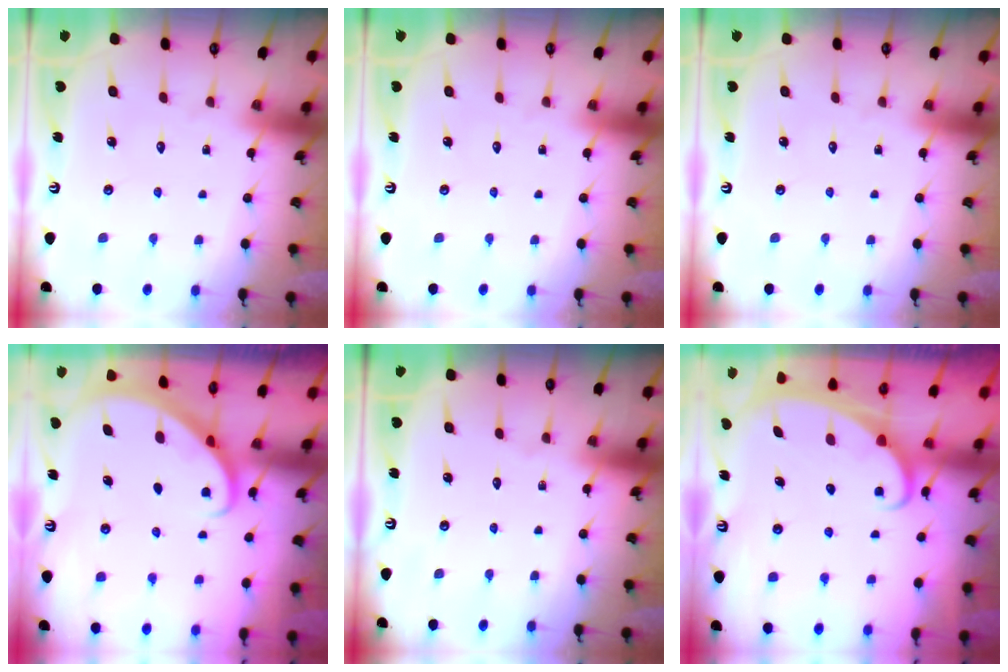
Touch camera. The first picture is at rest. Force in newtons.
{"total": 0.0}
{"total": 0.0}
{"total": 2.9, "press": 2.9, "slide": 0.2}
{"total": 0.0}
{"total": 2.4, "press": 2.4, "slide": 0.3}